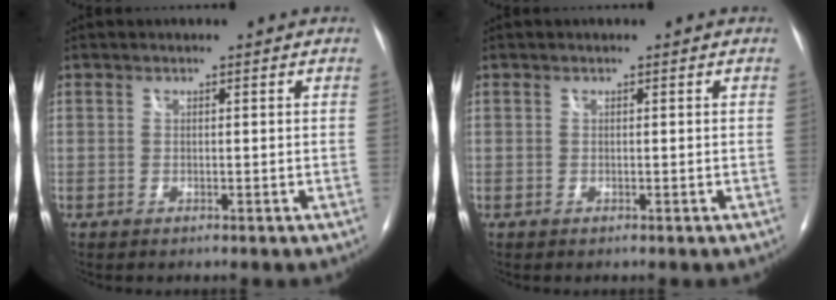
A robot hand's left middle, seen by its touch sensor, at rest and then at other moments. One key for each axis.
{"total": 0.0}